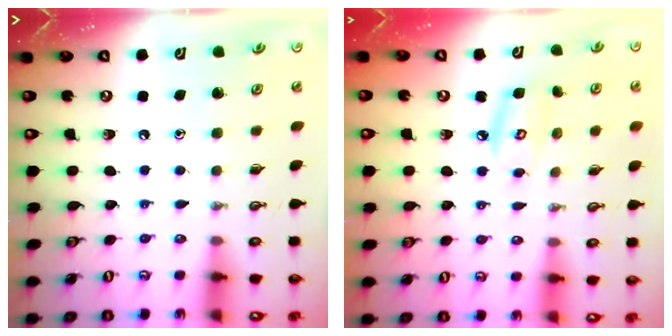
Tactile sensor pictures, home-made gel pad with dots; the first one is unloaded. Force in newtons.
{"total": 6.3, "press": 6.3, "slide": 0.3}